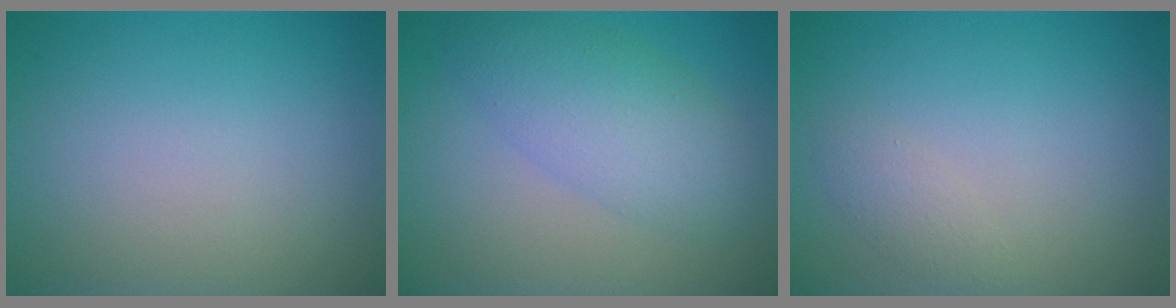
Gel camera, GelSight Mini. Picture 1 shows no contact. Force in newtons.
{"total": 4.9, "press": 4.9, "slide": 0.1}
{"total": 1.1, "press": 1.1, "slide": 0.1}